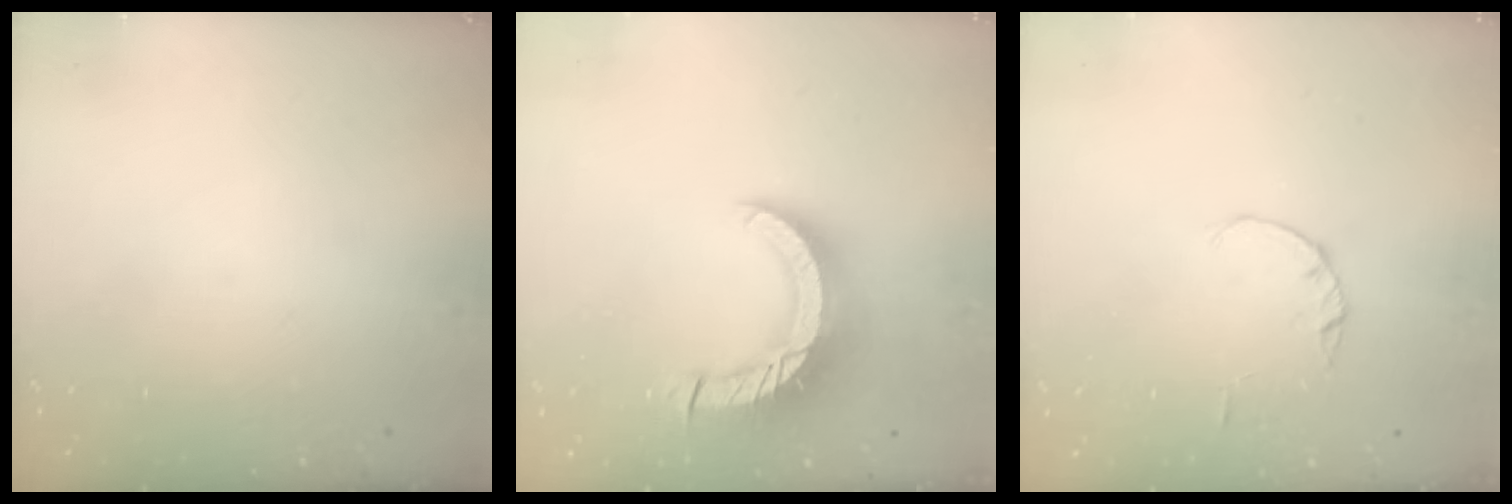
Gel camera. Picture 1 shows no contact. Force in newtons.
{"total": 13.7, "press": 13.7, "slide": 1.3}
{"total": 1.0, "press": 1.0, "slide": 0.2}